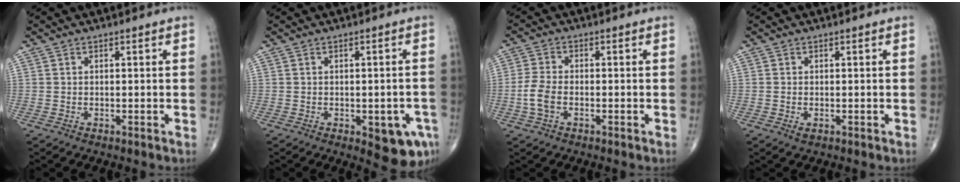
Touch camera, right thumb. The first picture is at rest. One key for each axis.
{"total": 7.9, "fx": -3.0, "fy": 3.1, "fz": 6.6, "tx": -0.059, "ty": 0.004, "tz": -0.027}
{"total": 4.7, "fx": -1.3, "fy": 2.7, "fz": 3.6, "tx": -0.086, "ty": 0.010, "tz": -0.029}
{"total": 0.8, "fx": -0.2, "fy": 0.4, "fz": 0.7, "tx": -0.011, "ty": -0.003, "tz": -0.002}